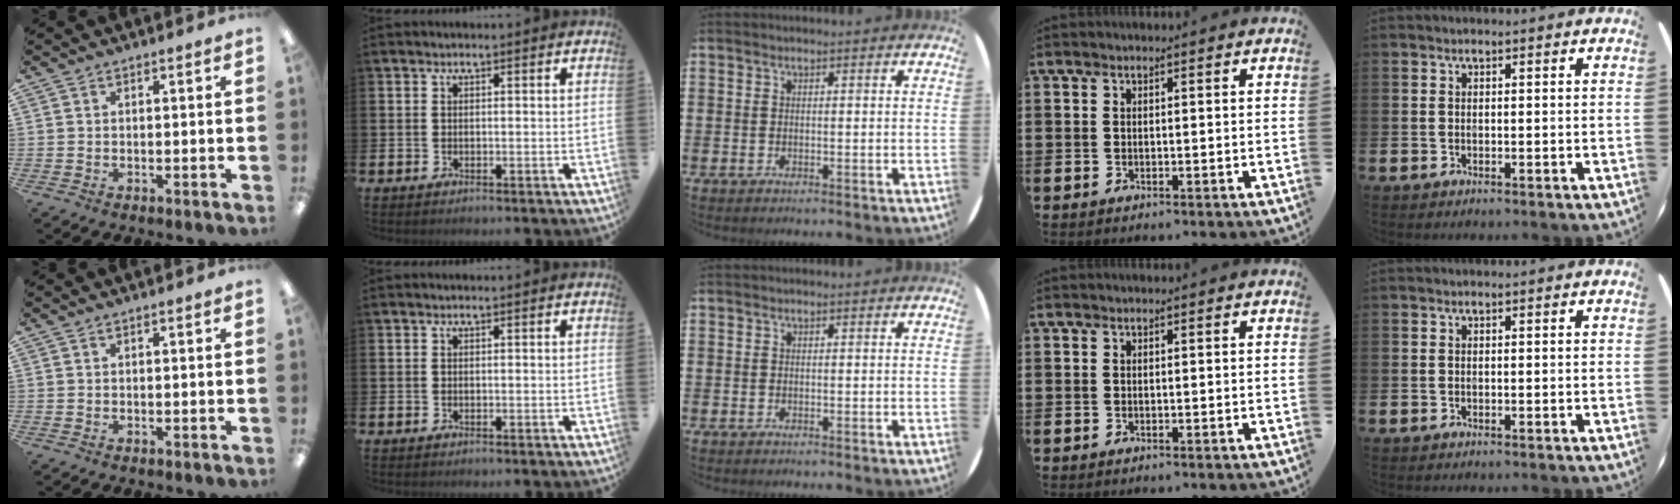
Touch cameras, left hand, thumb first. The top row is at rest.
{}